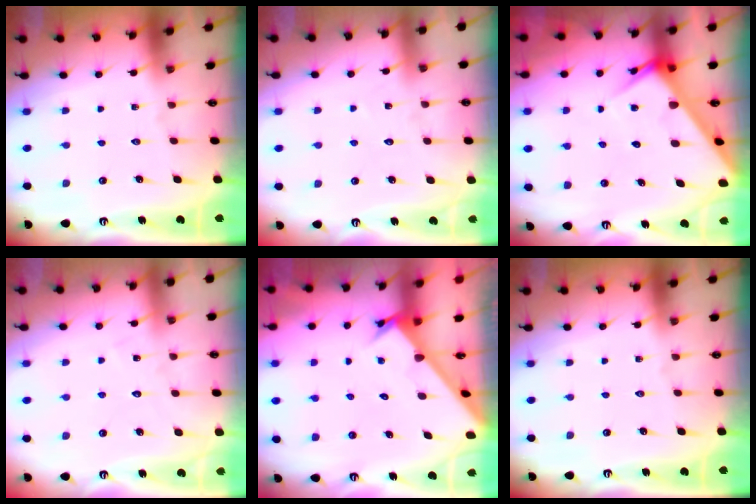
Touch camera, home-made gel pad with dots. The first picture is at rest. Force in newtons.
{"total": 4.6, "press": 4.6, "slide": 0.6}
{"total": 5.8, "press": 5.7, "slide": 0.6}
{"total": 5.5, "press": 5.5, "slide": 0.1}
{"total": 2.6, "press": 2.6, "slide": 0.2}
{"total": 0.0}